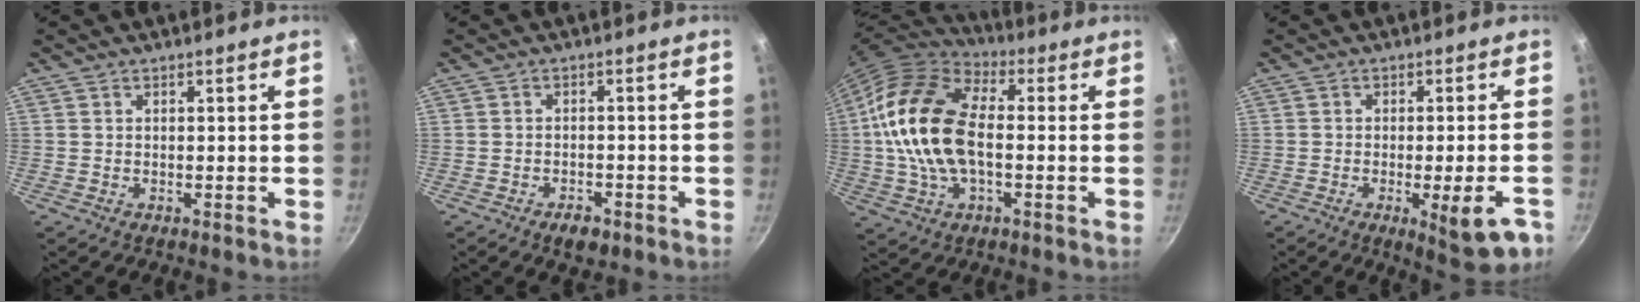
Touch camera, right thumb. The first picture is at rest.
{"total": 3.7, "force": [-2.3, 1.9, 2.1], "torque": [-0.028, 0.016, -0.032]}
{"total": 19.6, "force": [-0.2, 11.3, 16.0], "torque": [-0.301, 0.029, -0.017]}
{"total": 10.1, "force": [-4.2, 2.5, 8.8], "torque": [-0.093, 0.007, -0.049]}